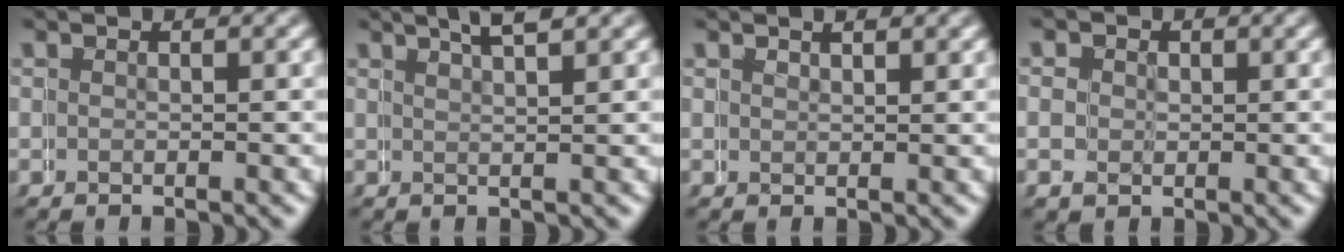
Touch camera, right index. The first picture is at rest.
{"total": 3.0, "force": [2.5, -0.8, 1.4], "torque": [-0.008, 0.013, 0.042]}
{"total": 0.8, "force": [0.7, -0.4, 0.2], "torque": [0.000, 0.003, 0.016]}
{"total": 1.7, "force": [0.7, 0.7, -1.4], "torque": [0.027, -0.006, 0.010]}